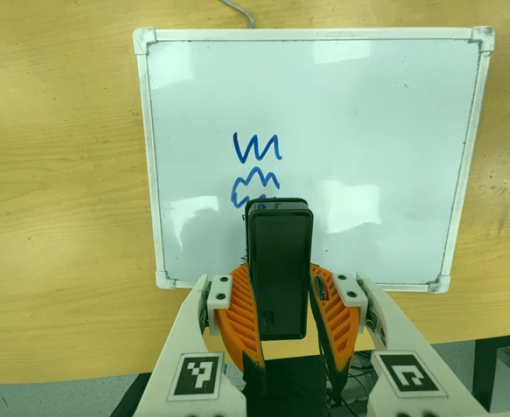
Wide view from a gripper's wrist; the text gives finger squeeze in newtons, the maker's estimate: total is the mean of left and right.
{"total": 7.4, "left": 6.0, "right": 8.8}